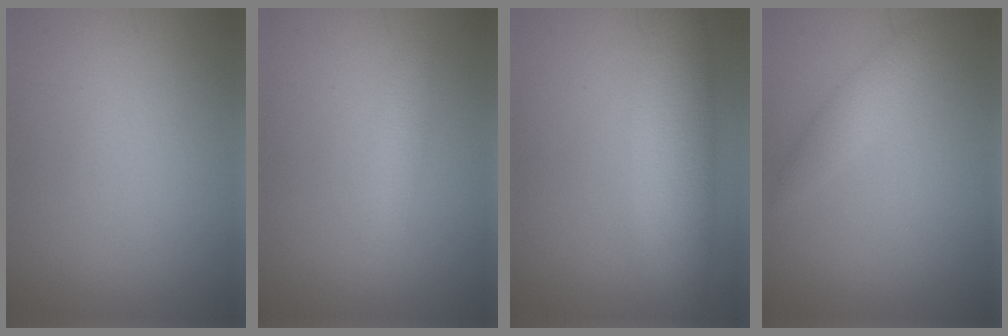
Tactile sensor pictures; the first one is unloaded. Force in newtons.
{"total": 1.9, "press": 1.9, "slide": 0.0}
{"total": 6.5, "press": 6.5, "slide": 0.2}
{"total": 1.8, "press": 1.8, "slide": 0.1}